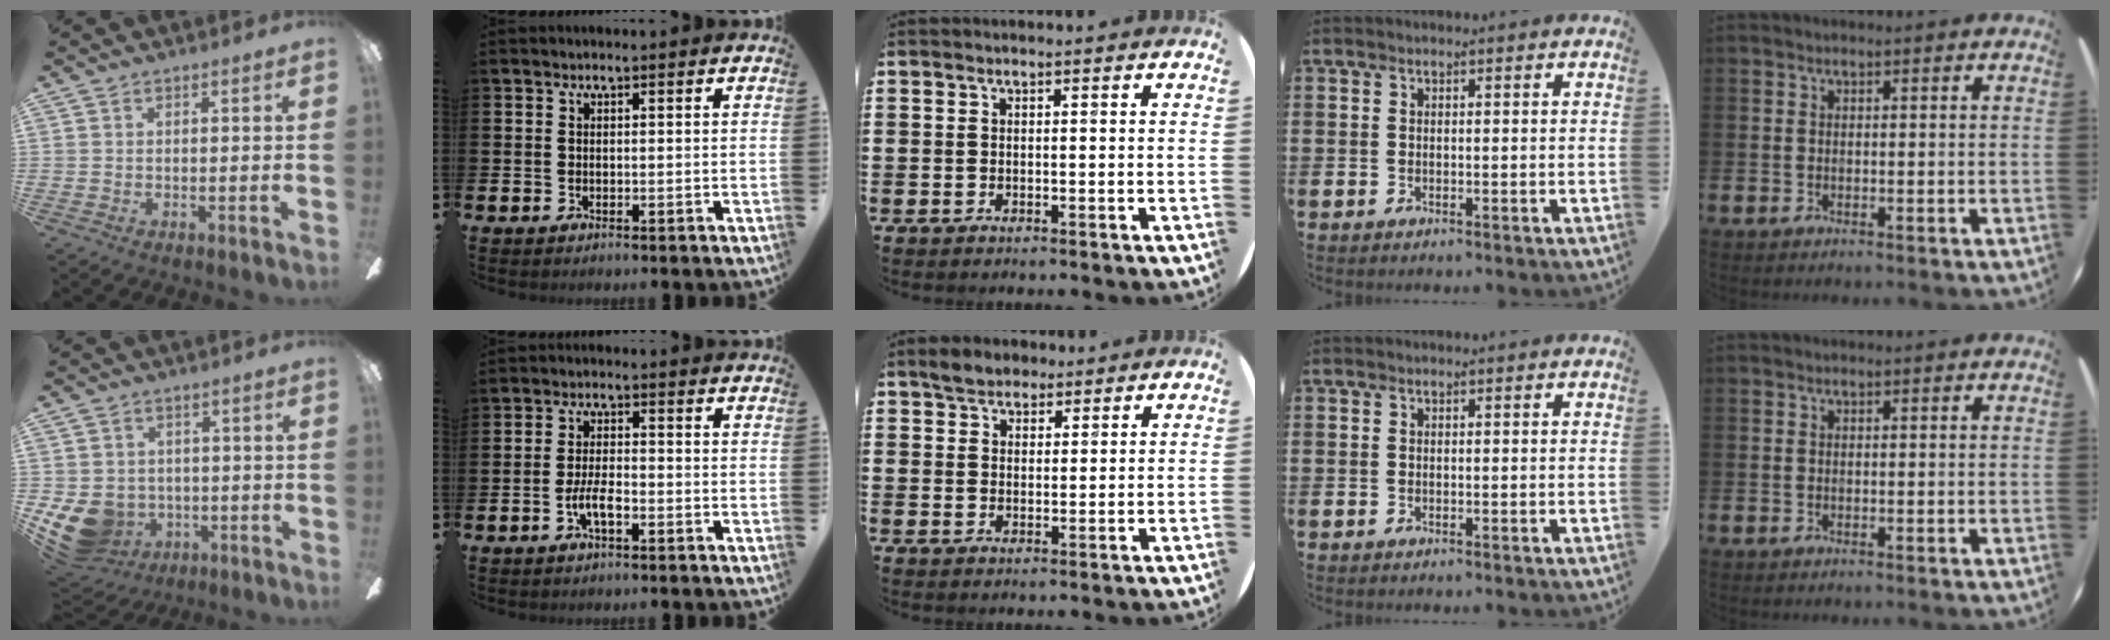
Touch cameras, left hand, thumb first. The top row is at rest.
{"thumb": {"total": 10.1, "force": [-2.8, 8.6, 4.4], "torque": [-0.123, 0.005, -0.044]}, "index": {"total": 3.6, "force": [-1.5, 1.2, 3.0], "torque": [-0.073, 0.003, -0.030]}, "middle": {"total": 3.4, "force": [2.9, 1.6, 0.4], "torque": [-0.007, 0.003, 0.055]}}